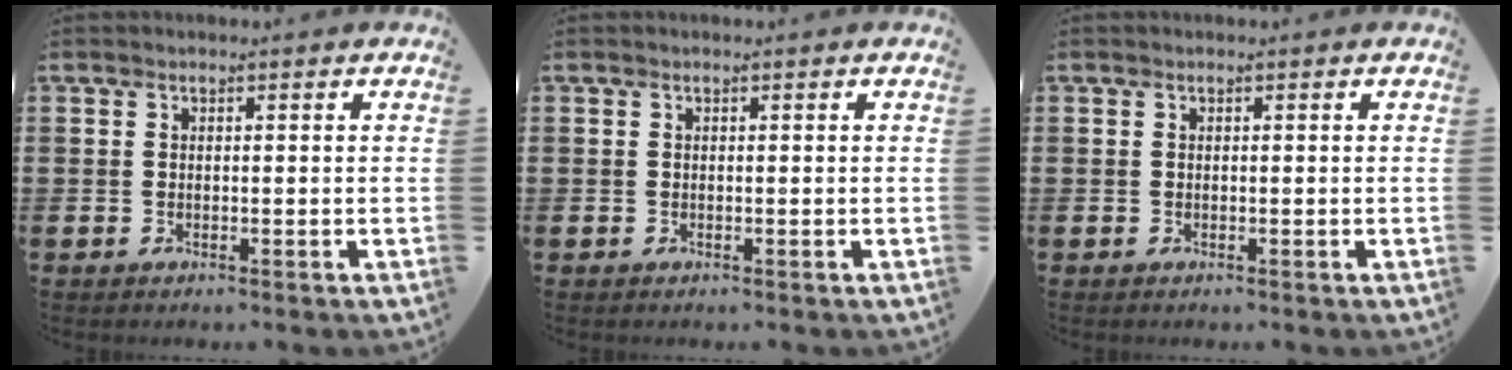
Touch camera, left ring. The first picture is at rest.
{"total": 0.0}
{"total": 0.0}